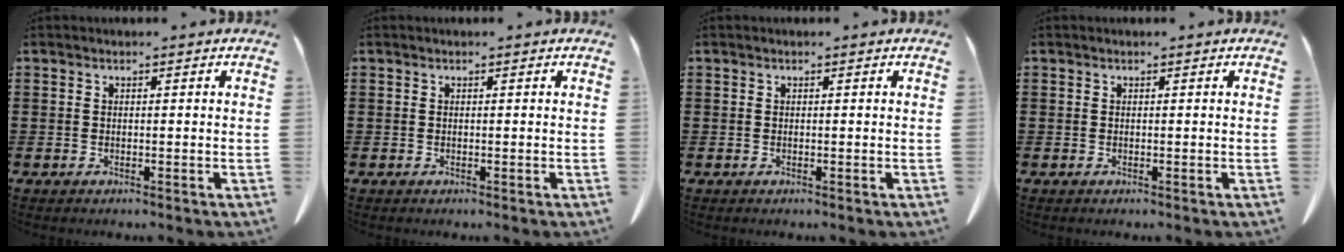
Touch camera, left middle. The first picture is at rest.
{"total": 0.0}
{"total": 0.0}
{"total": 0.0}